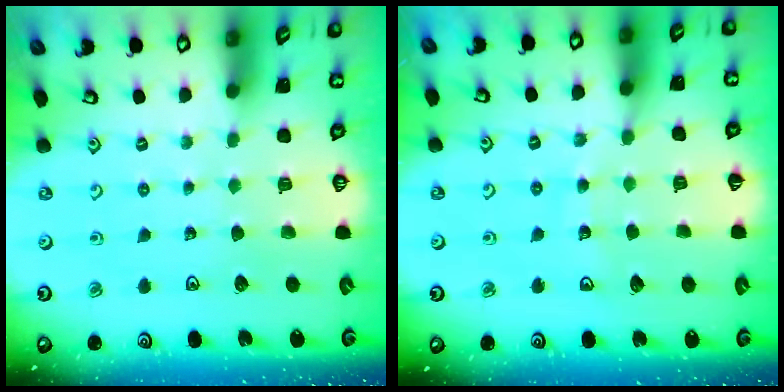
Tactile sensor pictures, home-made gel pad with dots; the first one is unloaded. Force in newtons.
{"total": 8.5, "press": 8.4, "slide": 1.0}